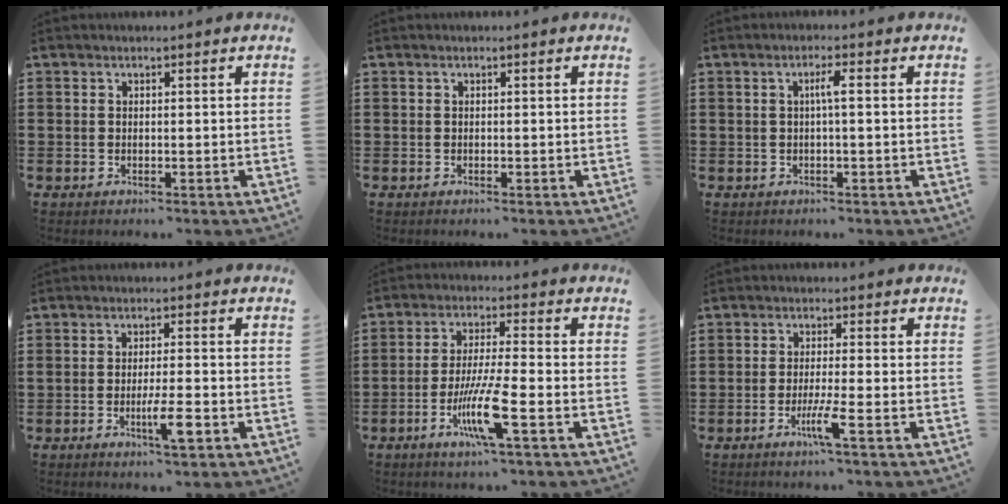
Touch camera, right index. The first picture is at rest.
{"total": 0.0}
{"total": 2.2, "force": [0.0, 0.0, 2.2], "torque": [-0.041, 0.000, -0.004]}
{"total": 4.7, "force": [-2.1, 0.5, 4.2], "torque": [-0.072, -0.007, -0.036]}
{"total": 8.9, "force": [-3.8, 0.5, 8.0], "torque": [-0.163, -0.016, -0.073]}
{"total": 4.4, "force": [-2.2, -0.3, 3.8], "torque": [-0.070, -0.017, -0.038]}